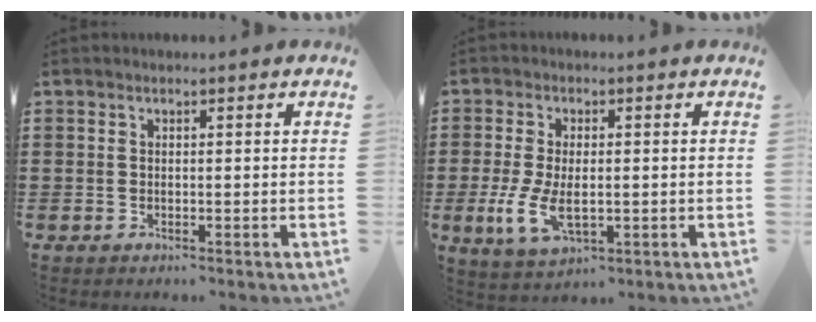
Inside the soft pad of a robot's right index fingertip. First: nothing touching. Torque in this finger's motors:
{"motor_torque": [1.74, 0.40, 0.27, 0.21]}